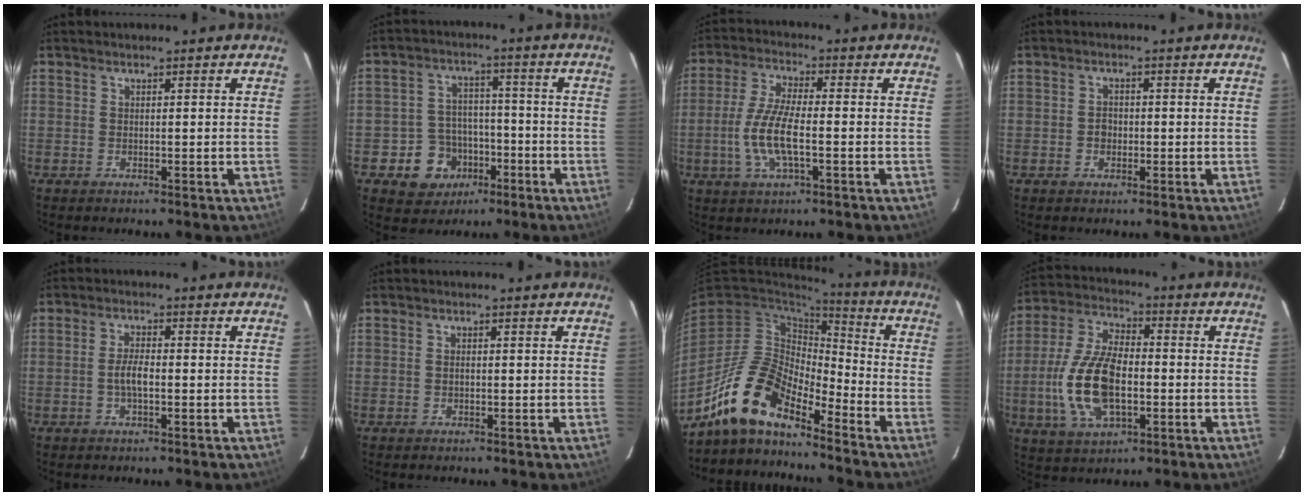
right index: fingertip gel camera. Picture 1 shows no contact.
{"total": 9.0, "force": [-4.2, 7.7, 2.0], "torque": [-0.059, 0.030, -0.051]}
{"total": 9.5, "force": [-2.3, 2.6, 8.9], "torque": [-0.187, -0.001, -0.048]}
{"total": 2.3, "force": [-0.5, 1.9, 1.1], "torque": [-0.019, 0.006, -0.009]}
{"total": 3.5, "force": [-0.8, 1.1, 3.2], "torque": [-0.065, 0.003, -0.015]}
{"total": 0.8, "force": [-0.1, 0.5, 0.7], "torque": [-0.012, 0.002, -0.003]}
{"total": 13.5, "force": [-11.1, 4.3, 6.5], "torque": [-0.124, 0.010, -0.224]}
{"total": 15.4, "force": [-3.0, 7.6, 13.0], "torque": [-0.280, 0.003, -0.053]}